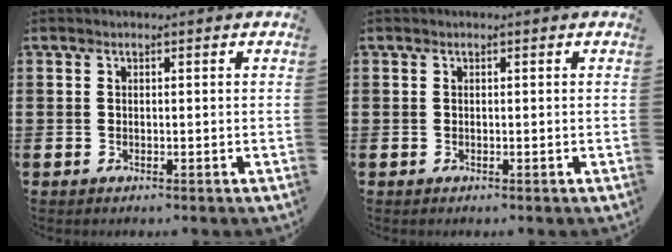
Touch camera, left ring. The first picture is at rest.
{"total": 0.0}